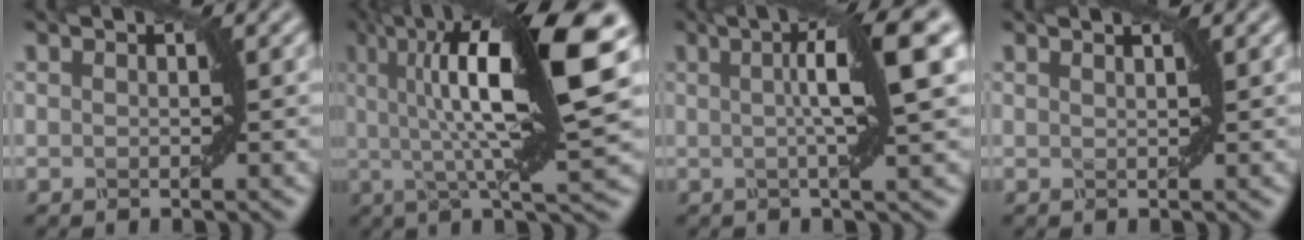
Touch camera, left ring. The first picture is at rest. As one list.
[{"total": 13.9, "force": [3.3, 3.1, 13.1], "torque": [-0.186, 0.014, 0.048]}, {"total": 7.8, "force": [1.5, 1.3, 7.6], "torque": [-0.098, 0.018, 0.020]}, {"total": 1.7, "force": [1.1, 0.7, 1.1], "torque": [0.007, -0.002, -0.005]}]